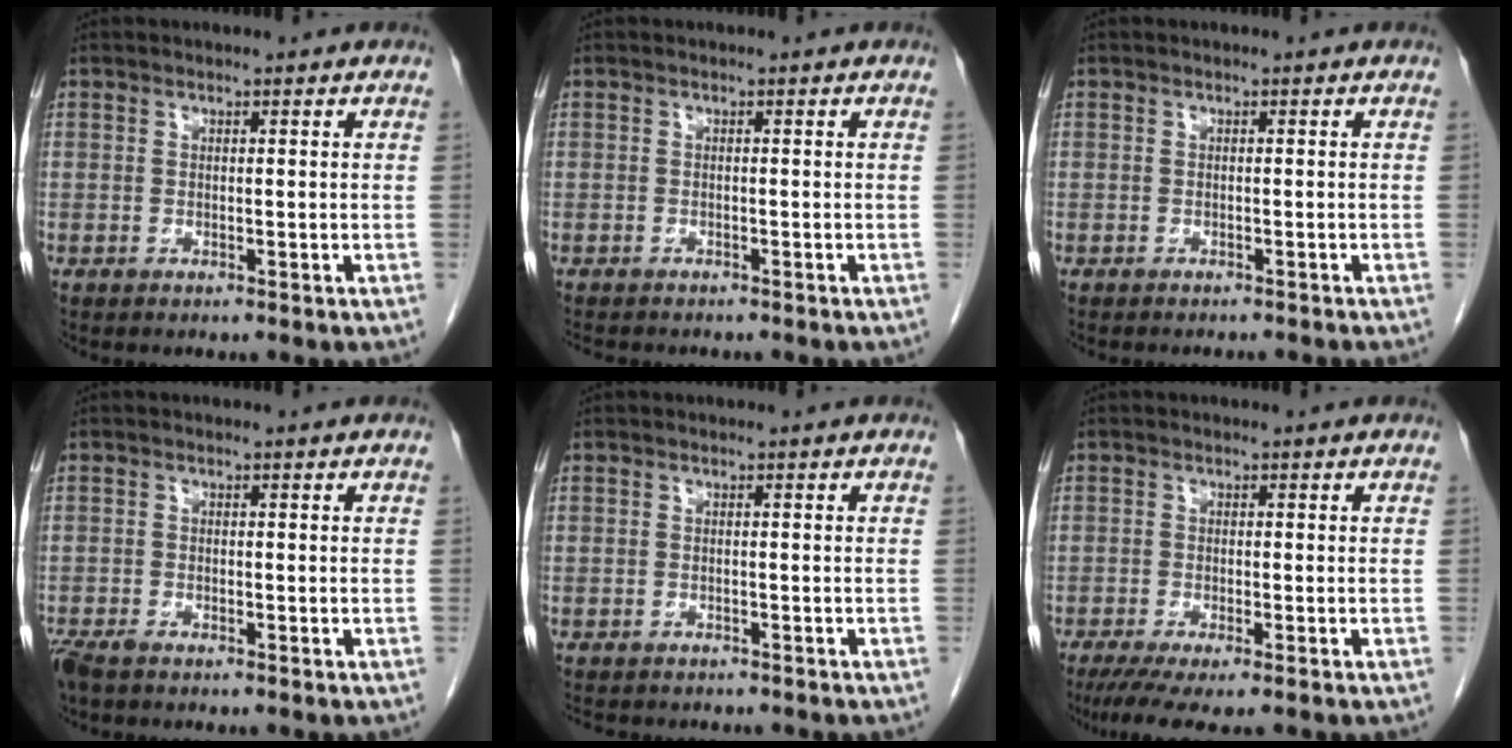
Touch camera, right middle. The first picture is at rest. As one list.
[{"total": 4.8, "force": [-4.2, 1.5, 2.0], "torque": [-0.032, -0.008, -0.054]}, {"total": 4.1, "force": [-3.9, 0.5, 1.3], "torque": [-0.017, -0.011, -0.046]}, {"total": 2.9, "force": [-2.2, 0.8, 1.5], "torque": [-0.033, -0.008, -0.040]}, {"total": 6.6, "force": [-5.8, 2.1, 2.3], "torque": [-0.034, -0.002, -0.073]}, {"total": 7.1, "force": [-5.7, 0.5, 4.3], "torque": [-0.062, -0.018, -0.090]}]